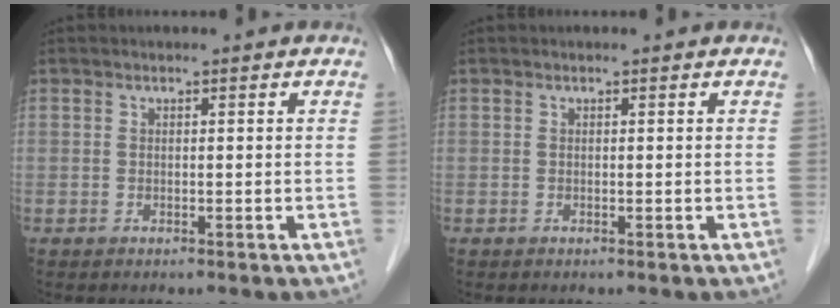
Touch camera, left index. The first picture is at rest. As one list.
[{"total": 0.0}]